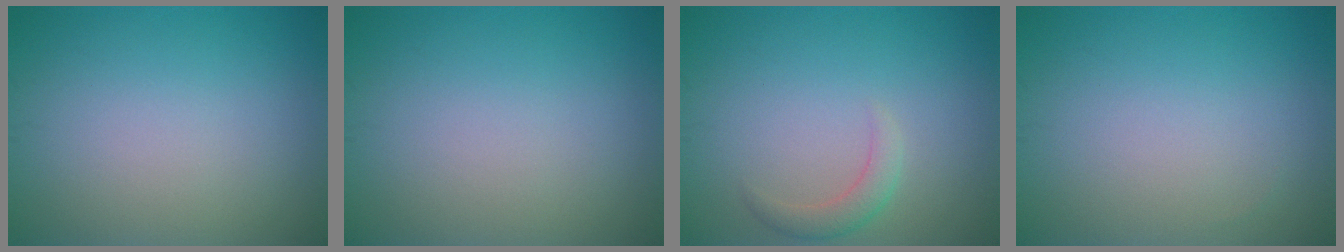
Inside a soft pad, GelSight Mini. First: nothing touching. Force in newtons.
{"total": 0.0}
{"total": 1.7, "press": 1.7, "slide": 0.3}
{"total": 0.0}